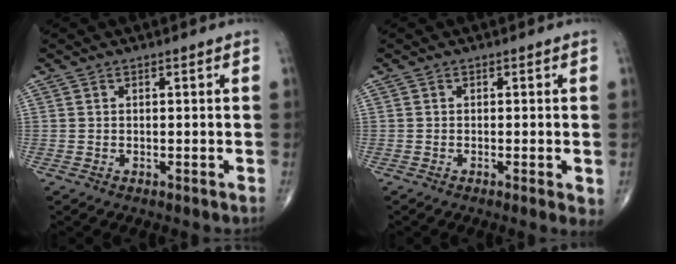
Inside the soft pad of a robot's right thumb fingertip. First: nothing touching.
{"total": 2.4, "force": [-0.6, 0.4, 2.3], "torque": [-0.040, -0.009, -0.012]}